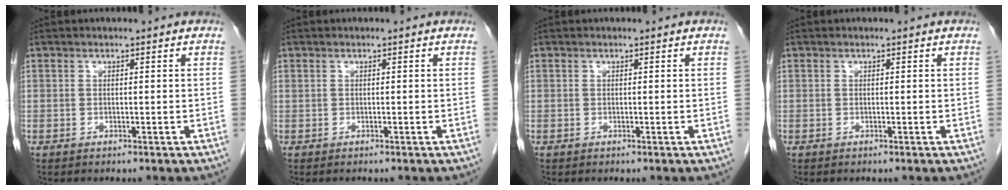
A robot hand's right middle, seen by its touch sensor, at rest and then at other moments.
{"total": 0.0}
{"total": 0.0}
{"total": 0.0}